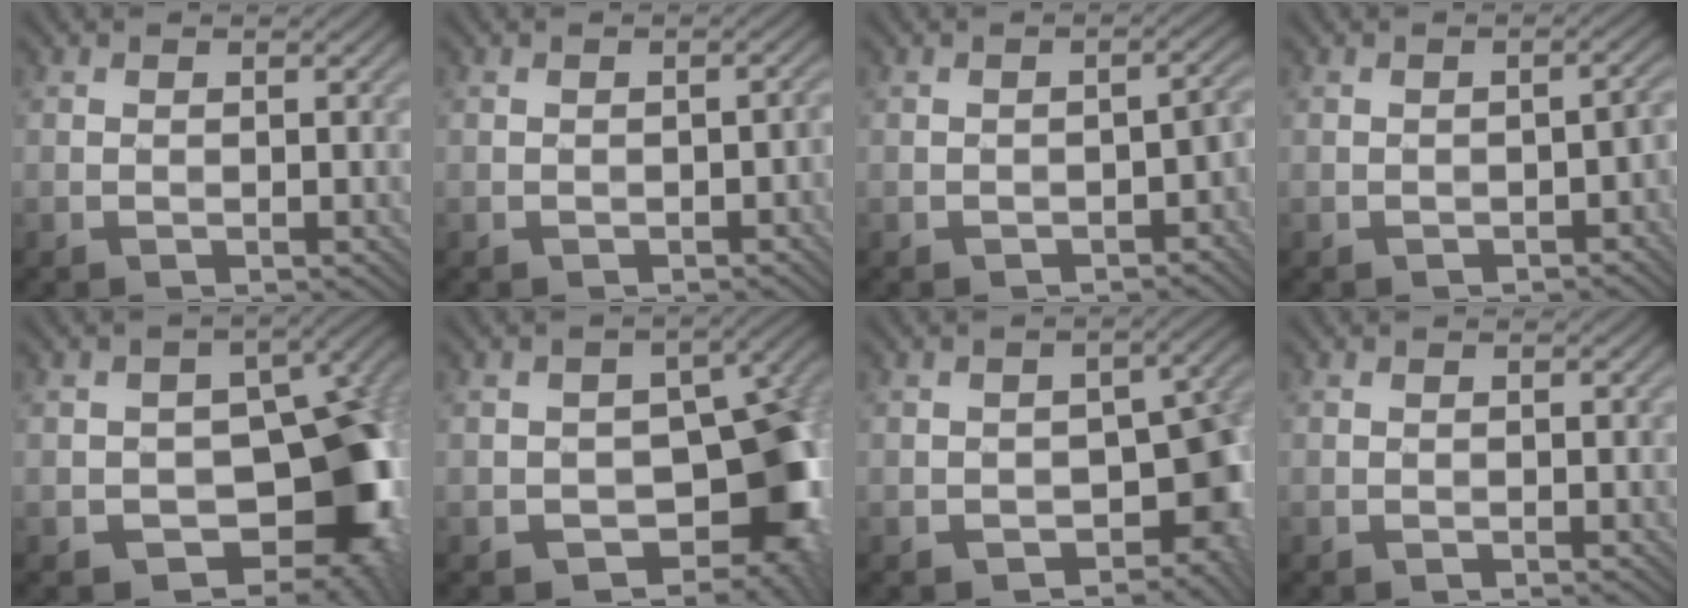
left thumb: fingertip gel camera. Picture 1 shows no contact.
{"total": 1.5, "force": [-0.8, 0.9, 0.9], "torque": [-0.019, -0.005, -0.007]}
{"total": 4.0, "force": [-2.1, 2.1, 2.7], "torque": [-0.031, -0.003, -0.029]}
{"total": 2.8, "force": [-1.5, 1.5, 1.8], "torque": [-0.025, -0.004, -0.019]}
{"total": 14.8, "force": [-4.5, 10.0, 9.9], "torque": [-0.102, -0.007, -0.062]}
{"total": 13.2, "force": [-3.9, 8.8, 9.1], "torque": [-0.089, -0.018, -0.048]}
{"total": 10.0, "force": [-3.5, 6.8, 6.4], "torque": [-0.072, -0.010, -0.038]}
{"total": 0.0}